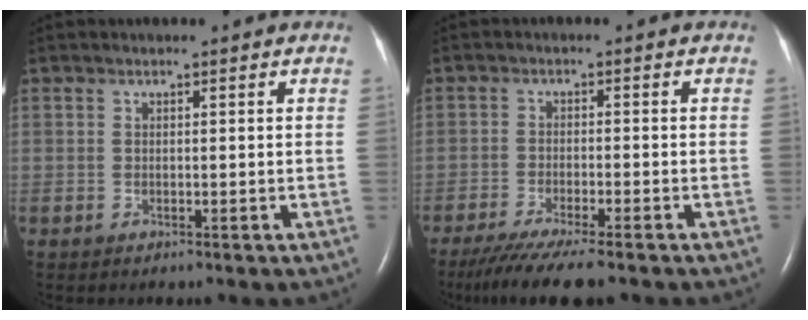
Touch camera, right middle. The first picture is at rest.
{"total": 9.7, "force": [-7.9, 0.5, 5.6], "torque": [-0.090, -0.025, -0.126]}